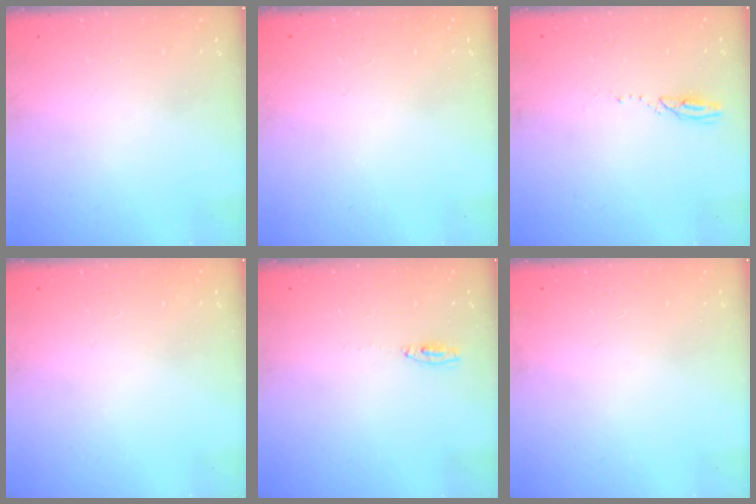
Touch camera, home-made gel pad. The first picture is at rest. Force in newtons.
{"total": 0.0}
{"total": 2.4, "press": 2.4, "slide": 0.3}
{"total": 0.0}
{"total": 4.2, "press": 2.6, "slide": 3.3}
{"total": 2.9, "press": 2.4, "slide": 1.6}